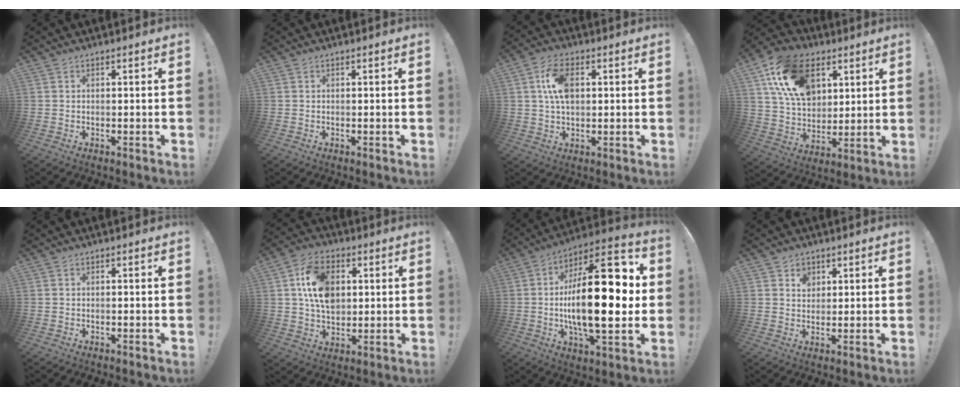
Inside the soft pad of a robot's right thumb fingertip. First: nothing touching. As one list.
[{"total": 0.0}, {"total": 9.9, "force": [2.2, 5.8, 7.7], "torque": [-0.143, 0.006, 0.041]}, {"total": 20.3, "force": [8.9, 13.3, 12.6], "torque": [-0.224, -0.027, 0.166]}, {"total": 0.5, "force": [-0.4, 0.2, 0.2], "torque": [-0.004, 0.001, -0.007]}, {"total": 15.1, "force": [3.7, 10.8, 9.9], "torque": [-0.156, 0.000, 0.071]}, {"total": 28.0, "force": [-0.1, 11.3, 25.6], "torque": [-0.425, -0.005, -0.008]}, {"total": 4.1, "force": [2.3, 3.2, 1.2], "torque": [-0.001, -0.015, 0.039]}]